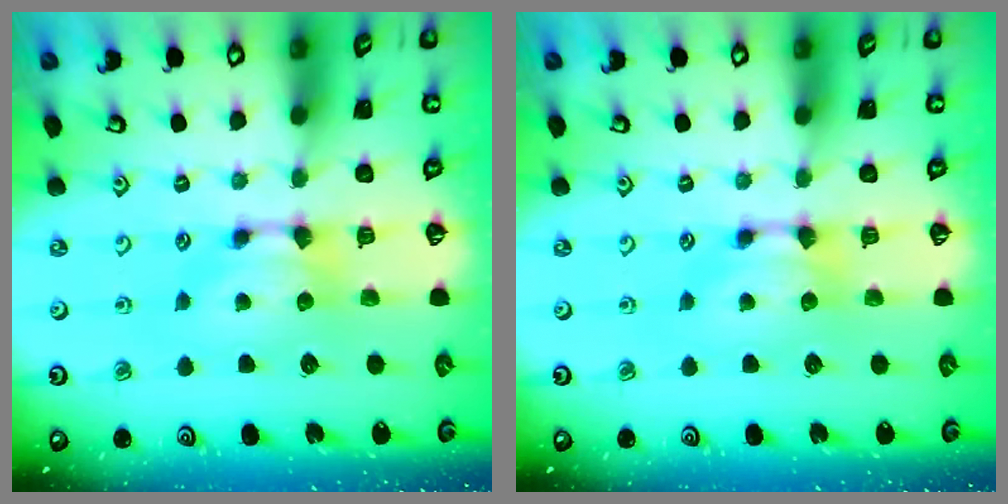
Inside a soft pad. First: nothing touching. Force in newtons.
{"total": 0.0}